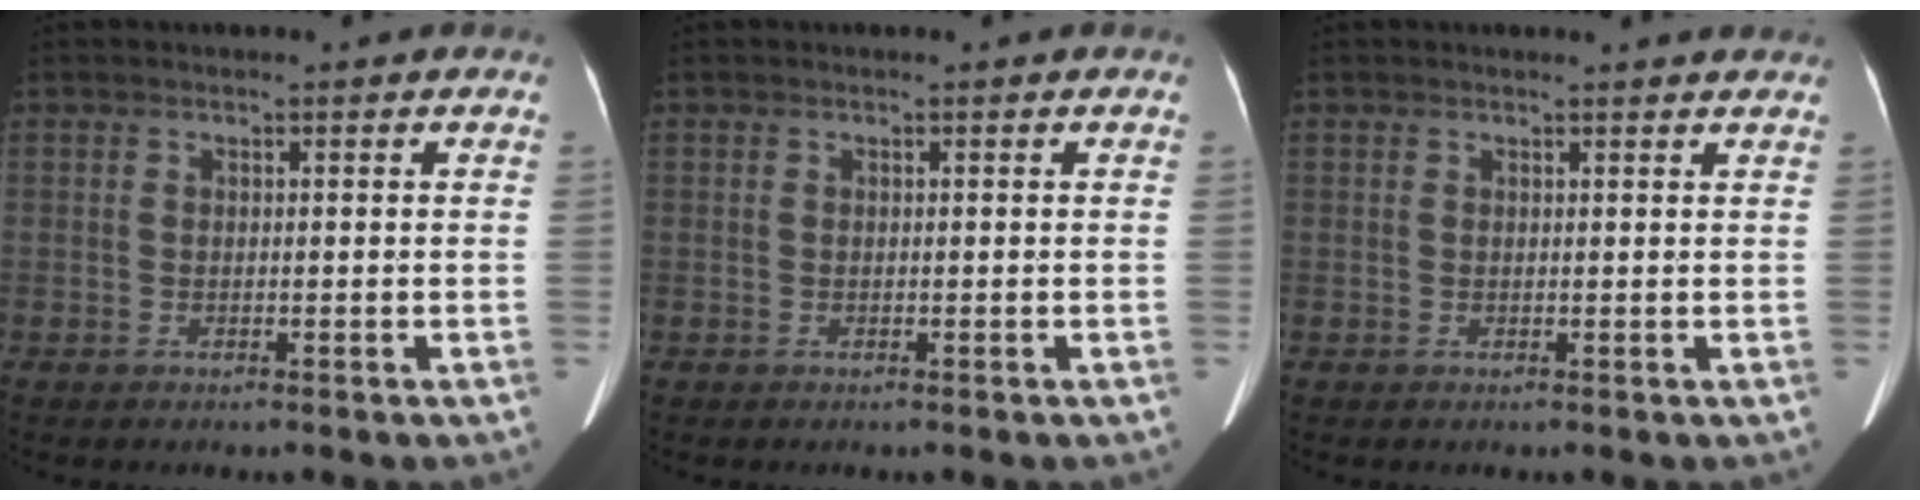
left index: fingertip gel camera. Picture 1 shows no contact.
{"total": 0.0}
{"total": 2.9, "force": [2.9, 0.0, 0.4], "torque": [-0.007, 0.002, 0.022]}